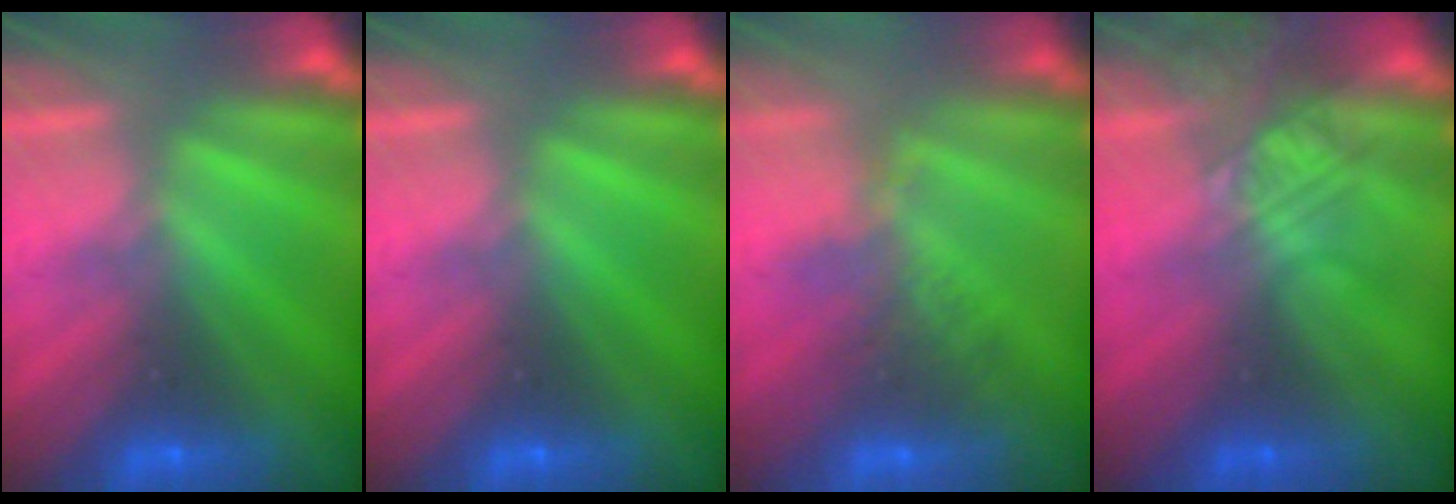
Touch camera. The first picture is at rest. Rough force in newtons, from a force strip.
{"total": 0.0}
{"total": 2.4}
{"total": 2.3}